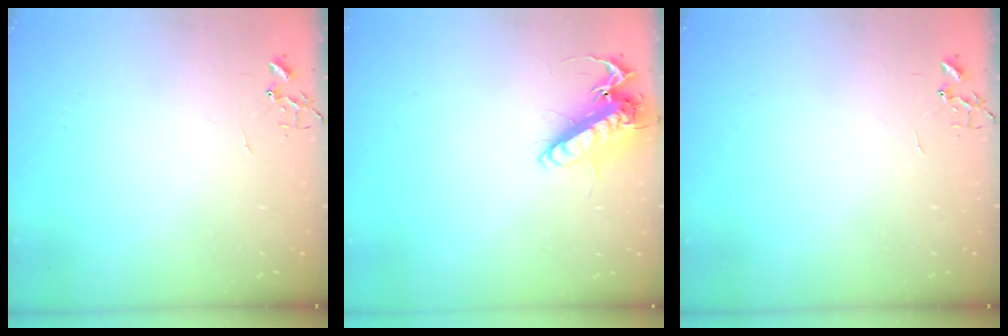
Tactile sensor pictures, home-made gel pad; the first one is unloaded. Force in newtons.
{"total": 13.5, "press": 13.3, "slide": 2.1}
{"total": 0.0}